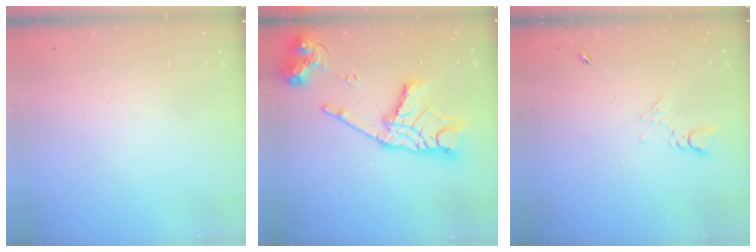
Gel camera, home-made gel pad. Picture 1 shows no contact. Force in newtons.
{"total": 19.0, "press": 18.9, "slide": 1.8}
{"total": 4.0, "press": 3.9, "slide": 0.7}